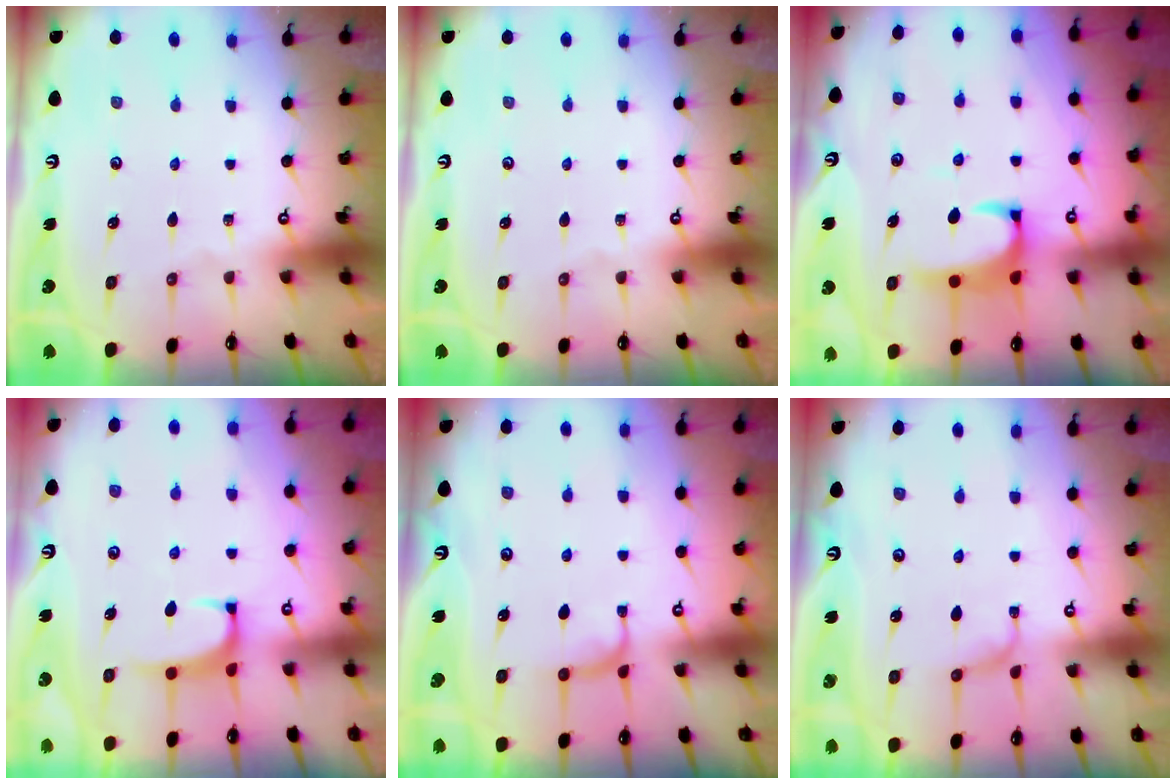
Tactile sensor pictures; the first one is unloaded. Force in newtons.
{"total": 0.0}
{"total": 2.2, "press": 2.0, "slide": 1.0}
{"total": 1.0, "press": 0.4, "slide": 0.9}
{"total": 0.8, "press": 0.4, "slide": 0.7}
{"total": 1.4, "press": 1.4, "slide": 0.4}